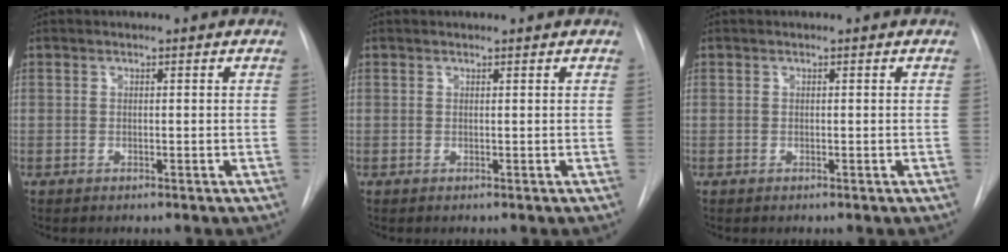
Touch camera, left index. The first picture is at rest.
{"total": 1.1, "force": [1.1, 0.2, 0.1], "torque": [-0.011, 0.016, 0.014]}
{"total": 0.0}